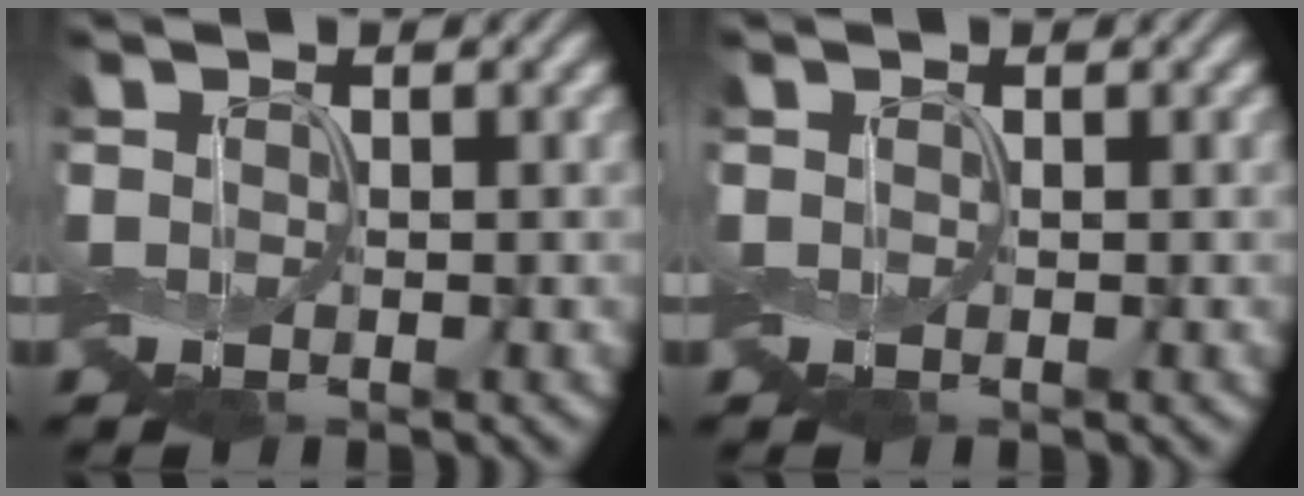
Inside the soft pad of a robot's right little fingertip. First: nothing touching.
{"total": 0.0}